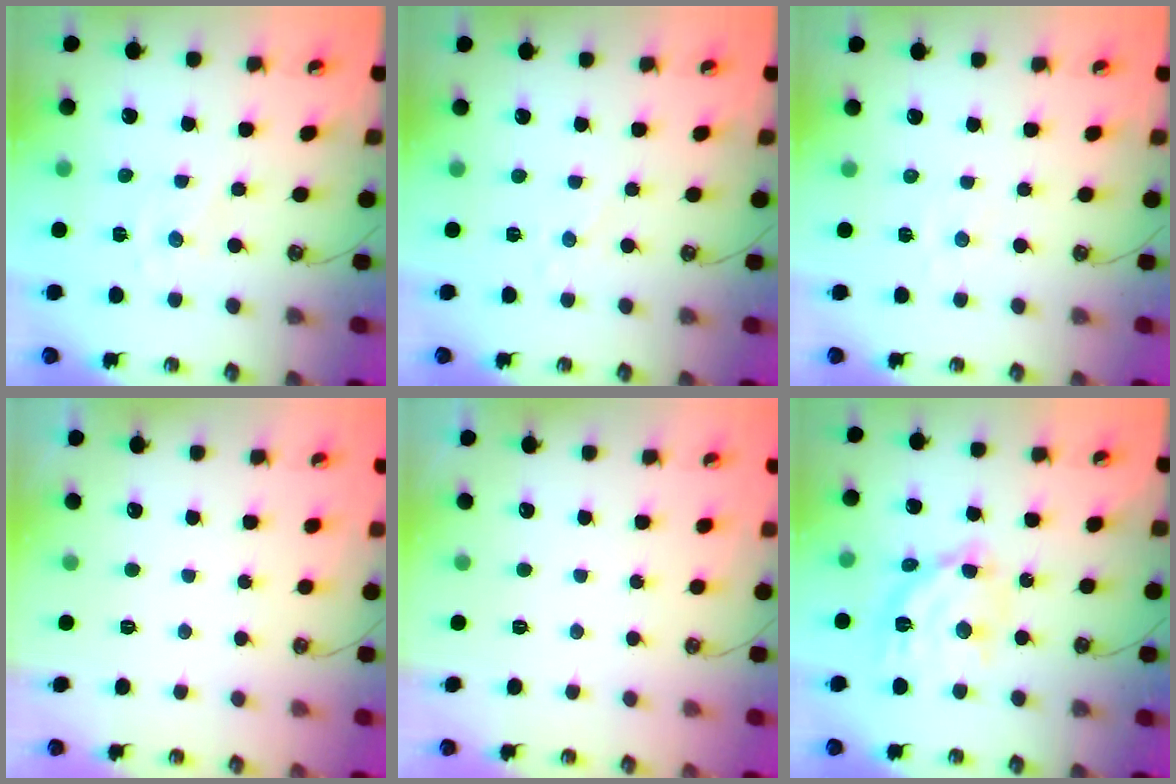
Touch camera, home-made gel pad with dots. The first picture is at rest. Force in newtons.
{"total": 2.8, "press": 2.8, "slide": 0.3}
{"total": 1.4, "press": 1.4, "slide": 0.4}
{"total": 0.0}
{"total": 0.0}
{"total": 14.9, "press": 14.9, "slide": 1.2}